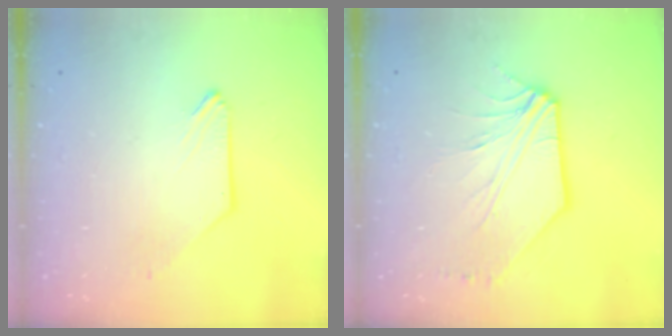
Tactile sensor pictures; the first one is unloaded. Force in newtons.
{"total": 9.5, "press": 9.4, "slide": 1.2}